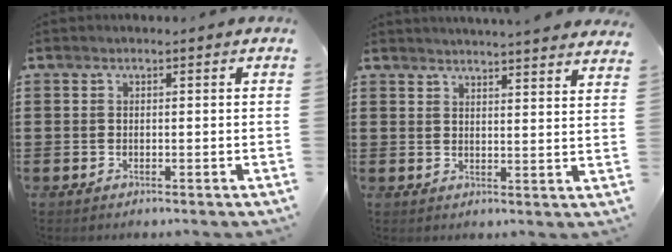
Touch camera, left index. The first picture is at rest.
{"total": 3.5, "force": [3.4, -0.8, 0.2], "torque": [-0.015, -0.020, 0.062]}